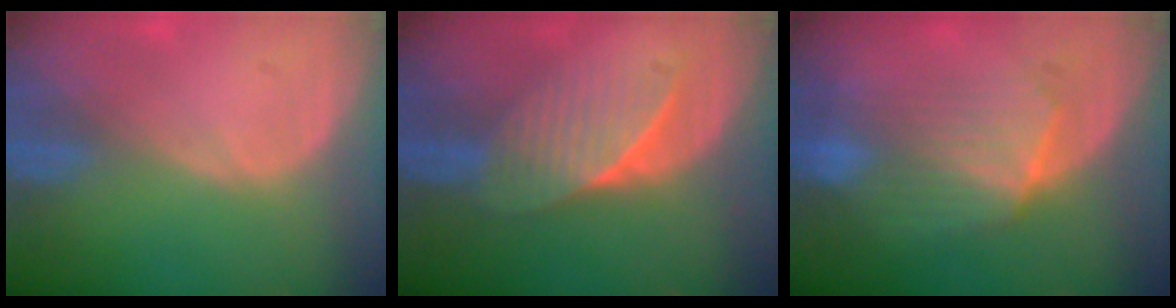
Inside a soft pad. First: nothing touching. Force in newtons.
{"total": 7.5, "press": 6.6, "slide": 3.6}
{"total": 7.0, "press": 6.8, "slide": 1.2}